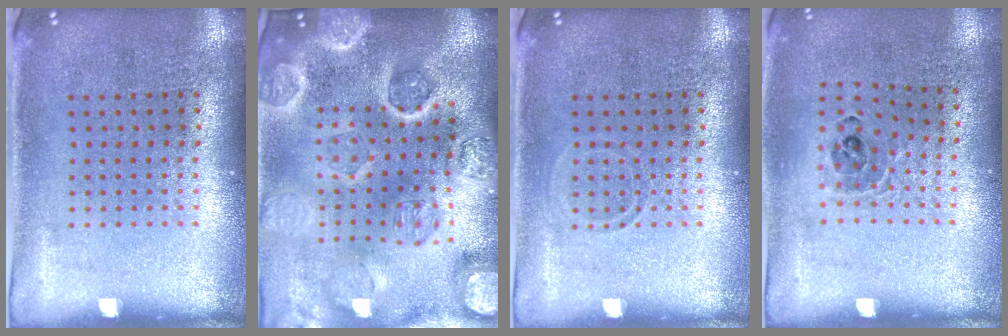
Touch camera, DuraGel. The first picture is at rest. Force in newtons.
{"total": 5.1, "press": 4.4, "slide": 2.6}
{"total": 0.7, "press": 0.6, "slide": 0.3}
{"total": 0.8, "press": 0.8, "slide": 0.1}